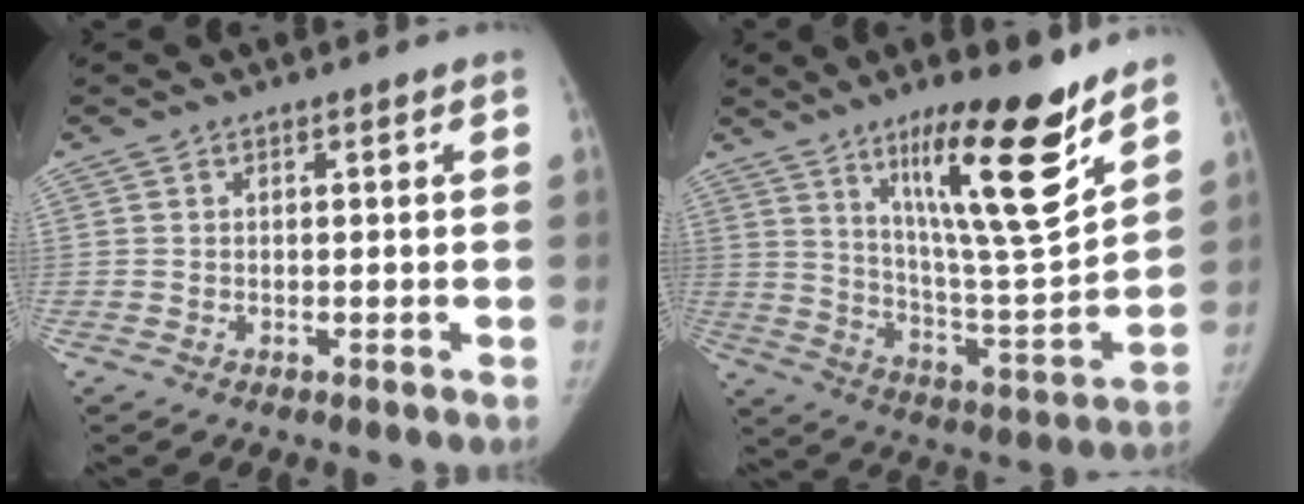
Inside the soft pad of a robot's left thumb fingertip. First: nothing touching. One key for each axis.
{"total": 22.0, "fx": 13.8, "fy": 3.5, "fz": 16.8, "tx": -0.238, "ty": -0.083, "tz": 0.231}